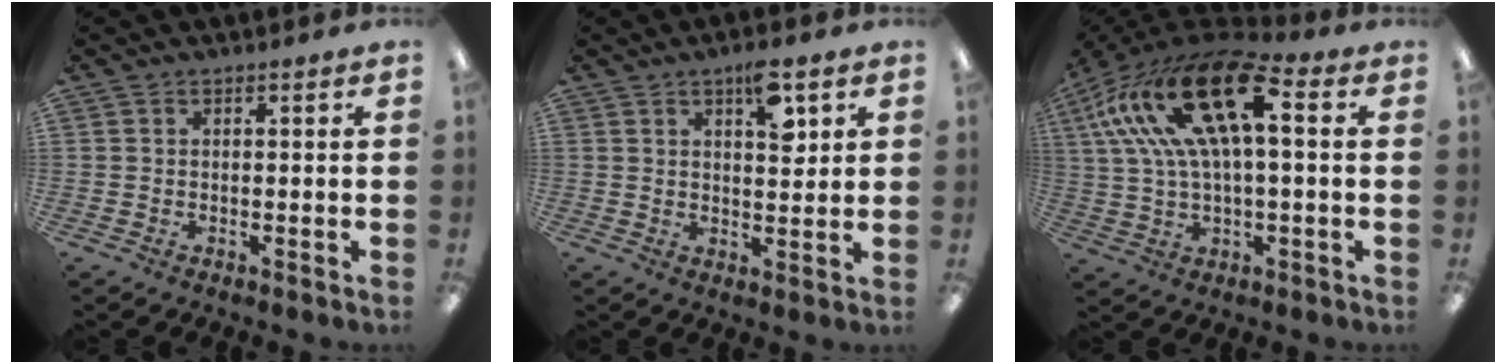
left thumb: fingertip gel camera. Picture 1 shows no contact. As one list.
[{"total": 7.9, "force": [4.1, 3.2, 6.0], "torque": [-0.077, -0.017, 0.062]}, {"total": 23.9, "force": [8.0, 10.6, 19.9], "torque": [-0.377, -0.020, 0.133]}]